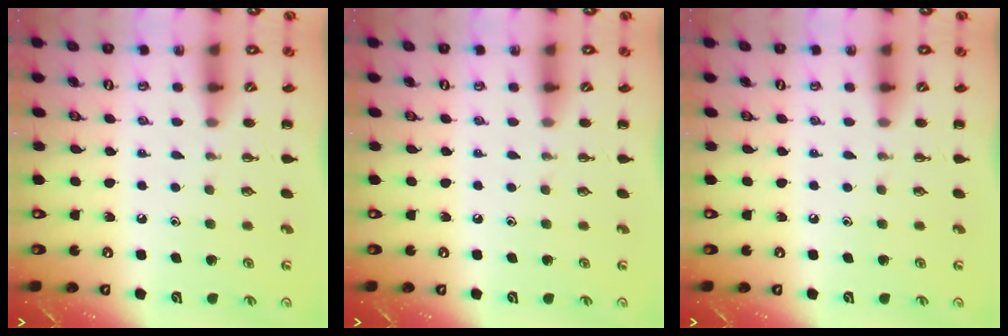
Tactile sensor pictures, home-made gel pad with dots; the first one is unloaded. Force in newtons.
{"total": 0.0}
{"total": 0.0}